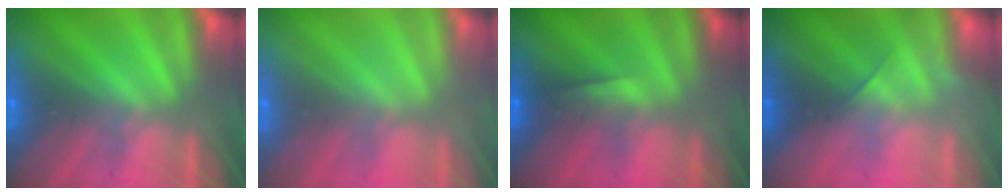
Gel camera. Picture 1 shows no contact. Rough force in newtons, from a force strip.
{"total": 3.0}
{"total": 3.6}
{"total": 1.9}